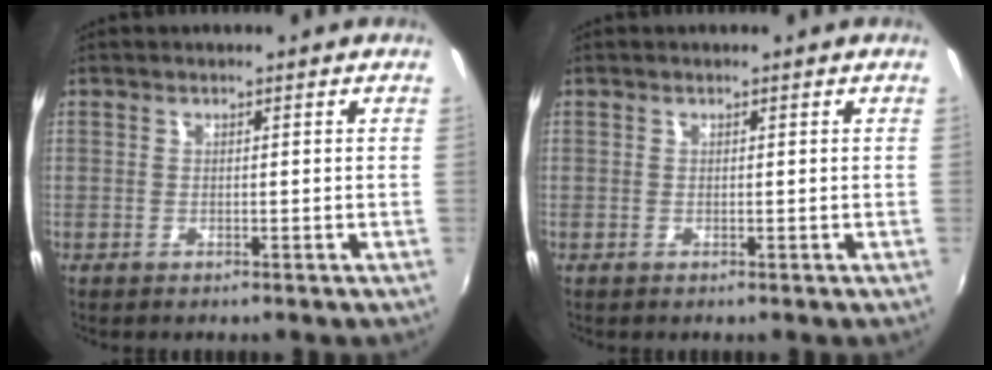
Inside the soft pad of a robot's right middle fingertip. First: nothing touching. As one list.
[{"total": 0.0}]